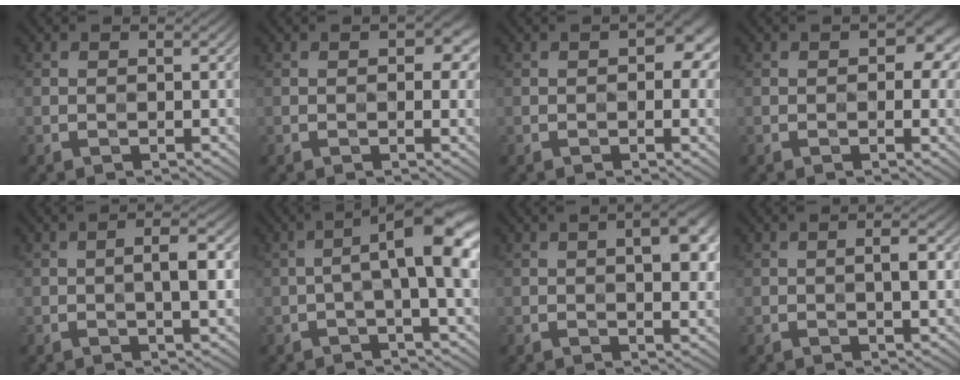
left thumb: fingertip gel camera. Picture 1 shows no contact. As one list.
[{"total": 3.6, "force": [0.4, 1.9, 3.0], "torque": [-0.034, 0.001, 0.003]}, {"total": 5.0, "force": [0.4, 2.8, 4.1], "torque": [-0.044, 0.002, 0.002]}, {"total": 4.8, "force": [0.5, 2.9, 3.8], "torque": [-0.040, -0.002, 0.003]}, {"total": 4.4, "force": [0.0, 1.0, 4.3], "torque": [-0.075, 0.008, -0.003]}, {"total": 10.1, "force": [0.6, 2.4, 9.8], "torque": [-0.151, 0.022, 0.001]}, {"total": 6.7, "force": [1.3, 2.5, 6.1], "torque": [-0.082, 0.009, 0.016]}, {"total": 3.1, "force": [0.2, 0.6, 3.1], "torque": [-0.051, 0.004, 0.002]}]